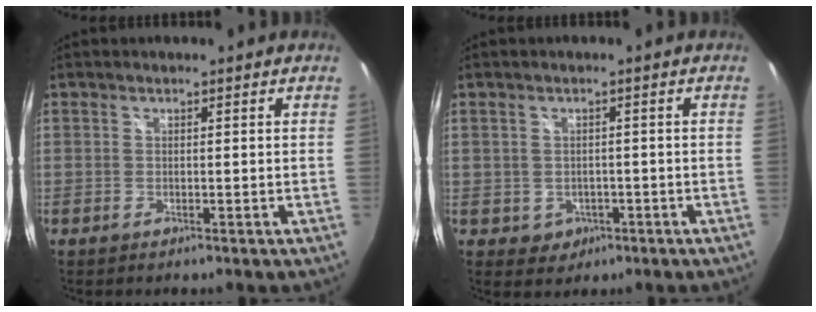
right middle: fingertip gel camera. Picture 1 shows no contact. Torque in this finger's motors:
{"motor_torque": [0.02, -0.20, 0.14, 0.02]}